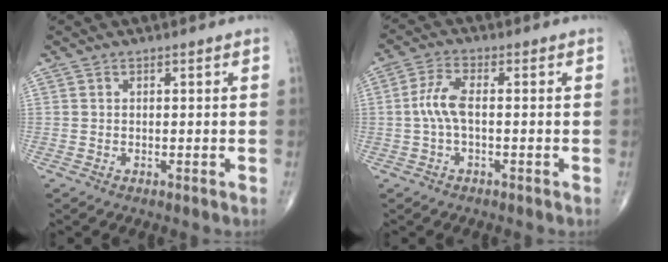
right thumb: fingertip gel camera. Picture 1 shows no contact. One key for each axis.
{"total": 5.0, "fx": -0.5, "fy": 1.8, "fz": 4.7, "tx": -0.114, "ty": 0.013, "tz": -0.013}